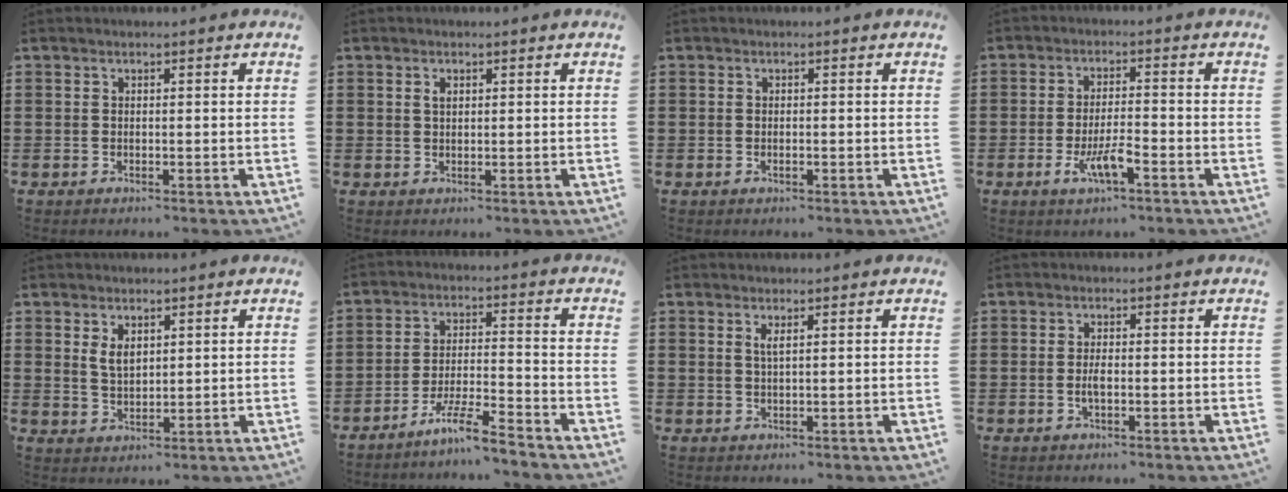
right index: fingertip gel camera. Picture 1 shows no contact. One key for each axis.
{"total": 1.2, "fx": 0.5, "fy": 0.7, "fz": 0.9, "tx": -0.019, "ty": 0.005, "tz": 0.008}
{"total": 0.6, "fx": -0.2, "fy": 0.2, "fz": 0.6, "tx": -0.012, "ty": -0.005, "tz": -0.003}
{"total": 5.1, "fx": -2.5, "fy": 1.0, "fz": 4.3, "tx": -0.097, "ty": -0.006, "tz": -0.052}
{"total": 2.9, "fx": 1.5, "fy": 1.6, "fz": 2.0, "tx": -0.034, "ty": 0.001, "tz": 0.025}
{"total": 6.7, "fx": -5.7, "fy": -0.2, "fz": 3.4, "tx": -0.078, "ty": -0.010, "tz": -0.111}
{"total": 1.3, "fx": 0.6, "fy": 0.2, "fz": 1.2, "tx": -0.025, "ty": 0.002, "tz": 0.010}
{"total": 2.1, "fx": -0.4, "fy": 0.8, "fz": 1.9, "tx": -0.044, "ty": -0.002, "tz": -0.010}